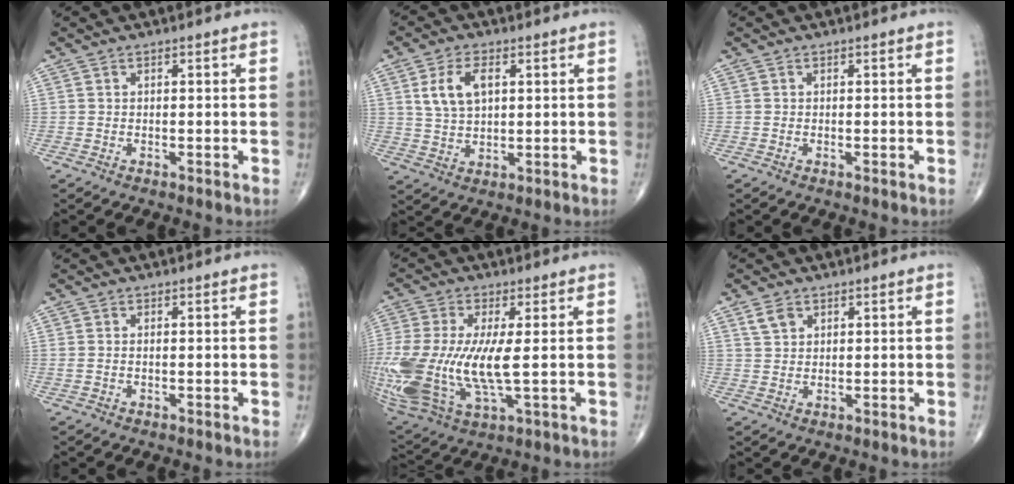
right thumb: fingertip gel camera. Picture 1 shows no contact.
{"total": 7.5, "force": [2.3, 4.2, 5.8], "torque": [-0.108, -0.004, 0.049]}
{"total": 0.0}
{"total": 1.0, "force": [0.0, 0.5, 0.9], "torque": [-0.028, 0.004, 0.003]}
{"total": 22.6, "force": [-1.4, 9.3, 20.6], "torque": [-0.517, -0.031, -0.013]}
{"total": 2.9, "force": [1.7, 2.0, 1.4], "torque": [-0.021, -0.004, 0.036]}